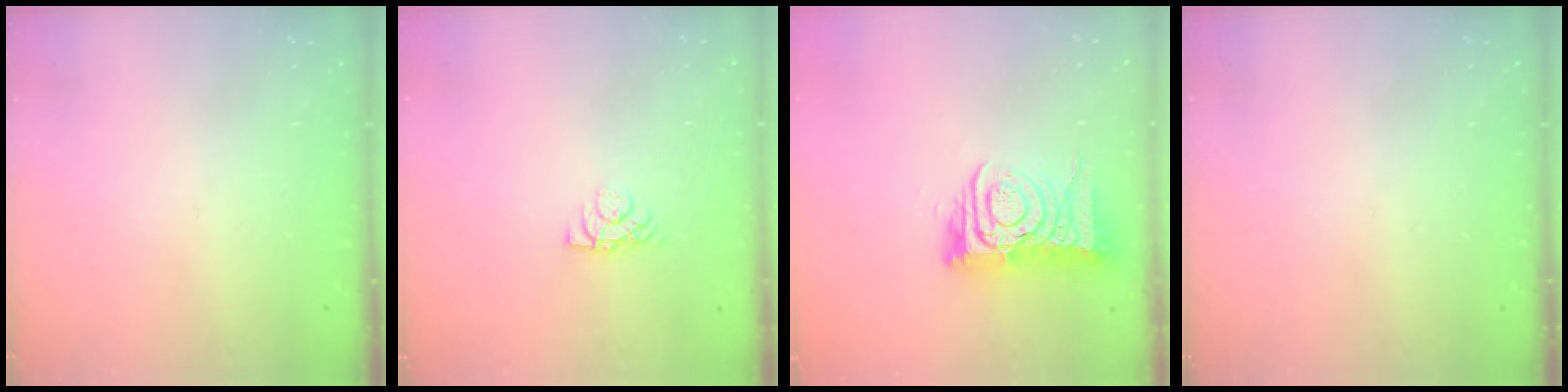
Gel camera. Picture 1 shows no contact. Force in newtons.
{"total": 6.5, "press": 6.5, "slide": 0.6}
{"total": 11.5, "press": 11.4, "slide": 1.7}
{"total": 0.0}